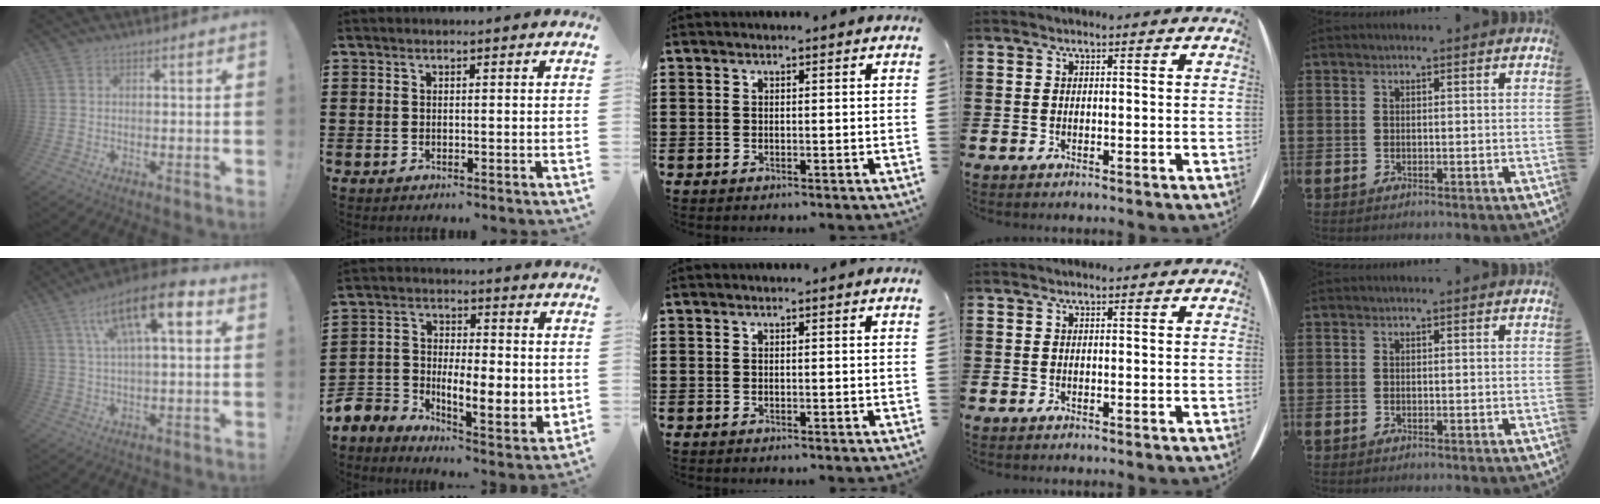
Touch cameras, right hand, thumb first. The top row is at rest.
{"thumb": {"total": 14.8, "force": [6.1, 4.4, 12.7], "torque": [-0.216, -0.014, 0.098]}, "index": {"total": 7.3, "force": [-1.9, 4.9, 5.0], "torque": [-0.111, -0.011, -0.032]}}